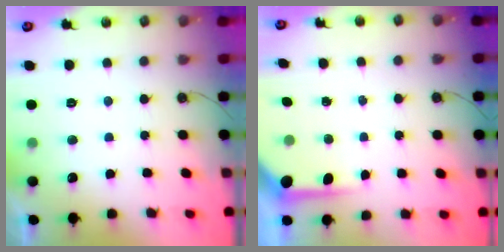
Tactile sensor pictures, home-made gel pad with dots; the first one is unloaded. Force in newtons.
{"total": 5.3, "press": 5.2, "slide": 0.3}